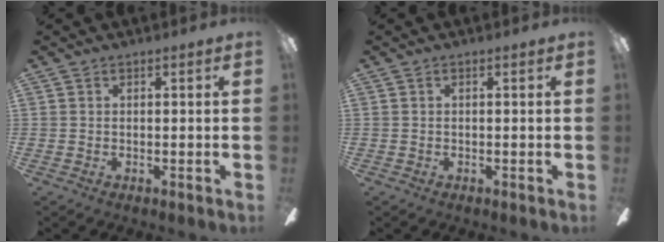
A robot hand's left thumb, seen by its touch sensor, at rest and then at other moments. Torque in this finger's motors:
{"motor_torque": [0.01, 0.01, -0.03, 0.03, 0.00]}